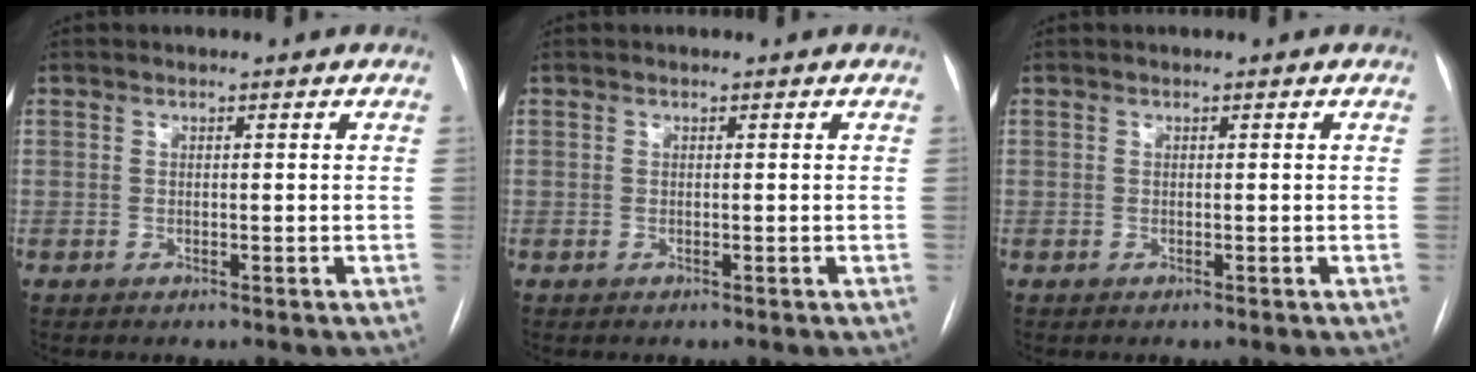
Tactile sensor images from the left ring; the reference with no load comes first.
{"total": 0.0}
{"total": 0.0}